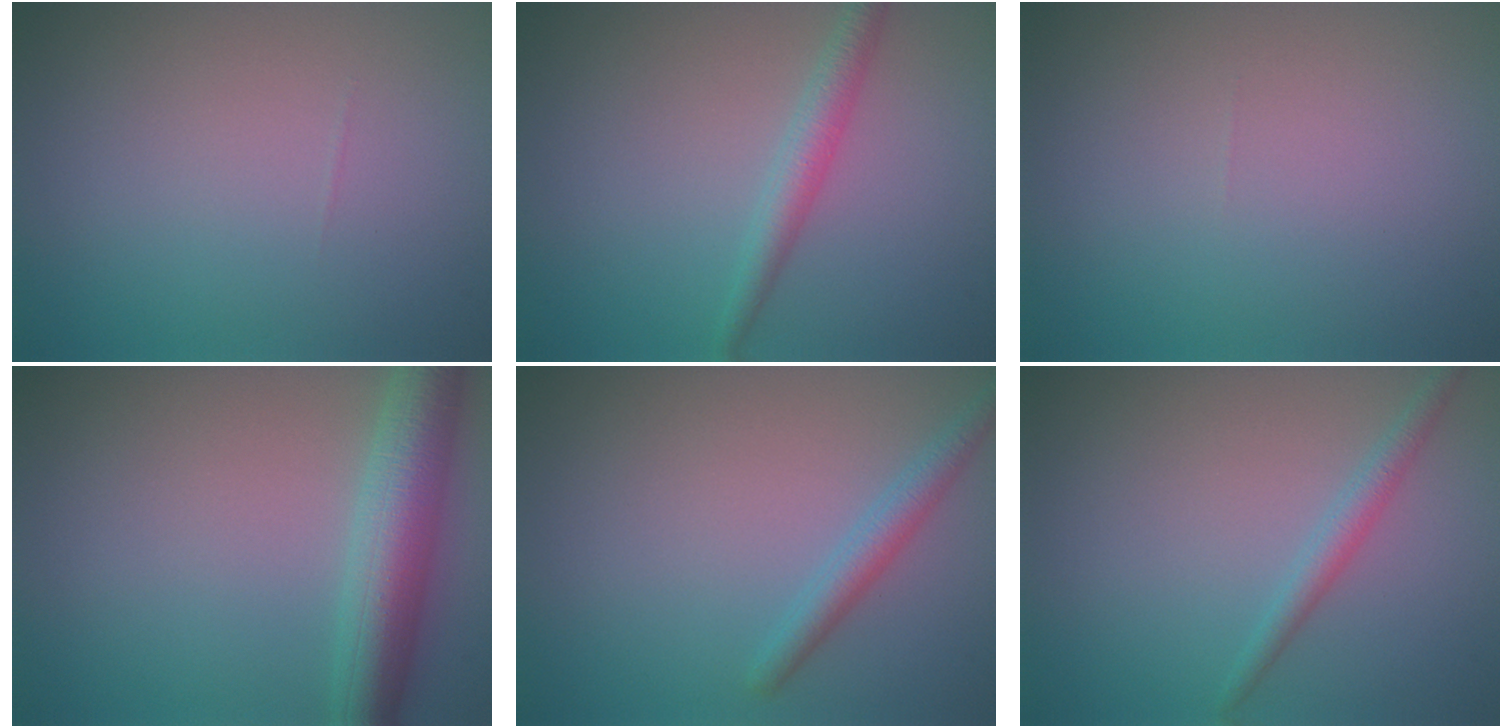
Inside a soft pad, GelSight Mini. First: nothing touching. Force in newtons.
{"total": 2.4, "press": 2.4, "slide": 0.1}
{"total": 0.0}
{"total": 6.3, "press": 6.3, "slide": 0.1}
{"total": 2.1, "press": 2.1, "slide": 0.2}
{"total": 1.8, "press": 1.8, "slide": 0.0}